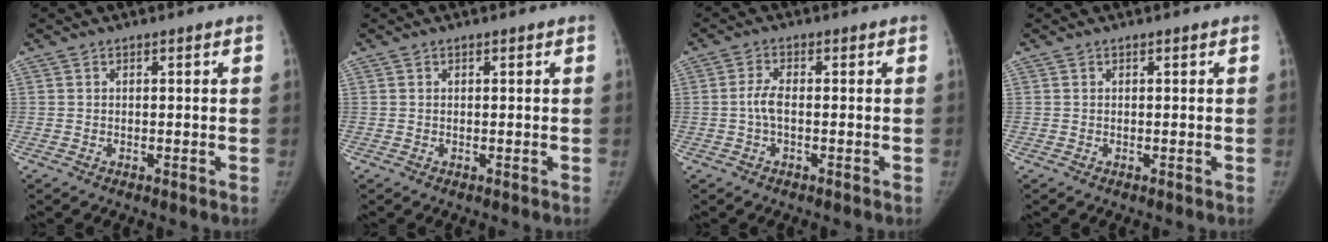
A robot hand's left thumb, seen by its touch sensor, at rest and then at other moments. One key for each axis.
{"total": 0.0}
{"total": 2.9, "fx": -0.5, "fy": 1.1, "fz": 2.7, "tx": -0.059, "ty": 0.005, "tz": -0.011}
{"total": 0.0}